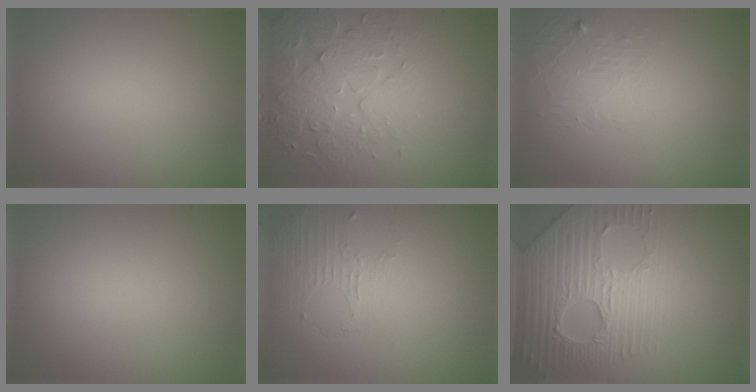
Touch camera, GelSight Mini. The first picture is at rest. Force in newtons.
{"total": 4.8, "press": 4.3, "slide": 2.1}
{"total": 1.8, "press": 0.4, "slide": 1.8}
{"total": 0.0}
{"total": 1.2, "press": 0.4, "slide": 1.1}
{"total": 8.7, "press": 6.0, "slide": 6.3}